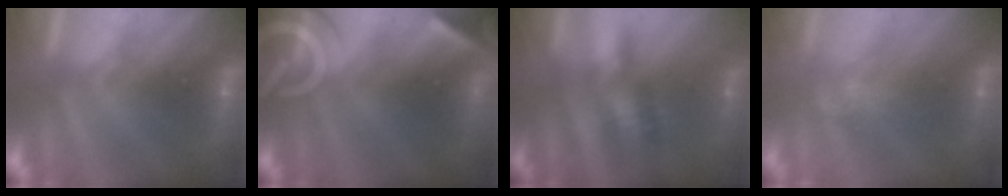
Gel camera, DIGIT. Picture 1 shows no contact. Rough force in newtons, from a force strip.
{"total": 8.3}
{"total": 2.4}
{"total": 2.7}